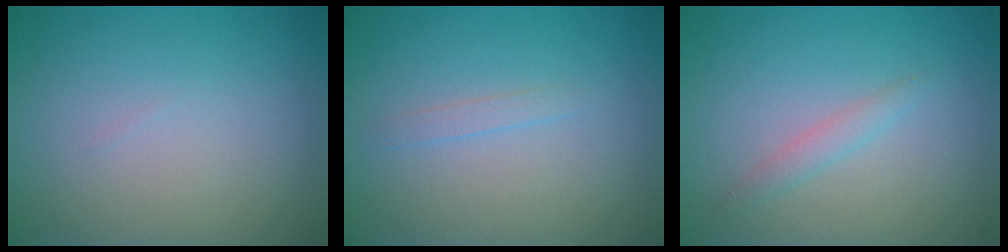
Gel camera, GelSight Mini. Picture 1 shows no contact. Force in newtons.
{"total": 0.8, "press": 0.8, "slide": 0.1}
{"total": 1.2, "press": 1.2, "slide": 0.0}